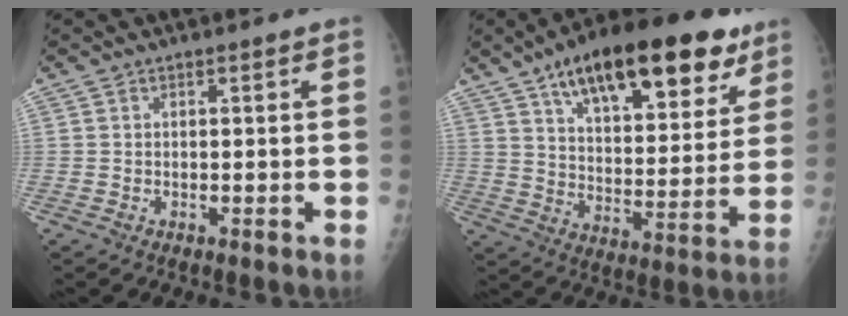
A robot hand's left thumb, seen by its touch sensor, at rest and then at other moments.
{"total": 25.9, "force": [15.3, 10.7, 17.9], "torque": [-0.236, -0.030, 0.235]}